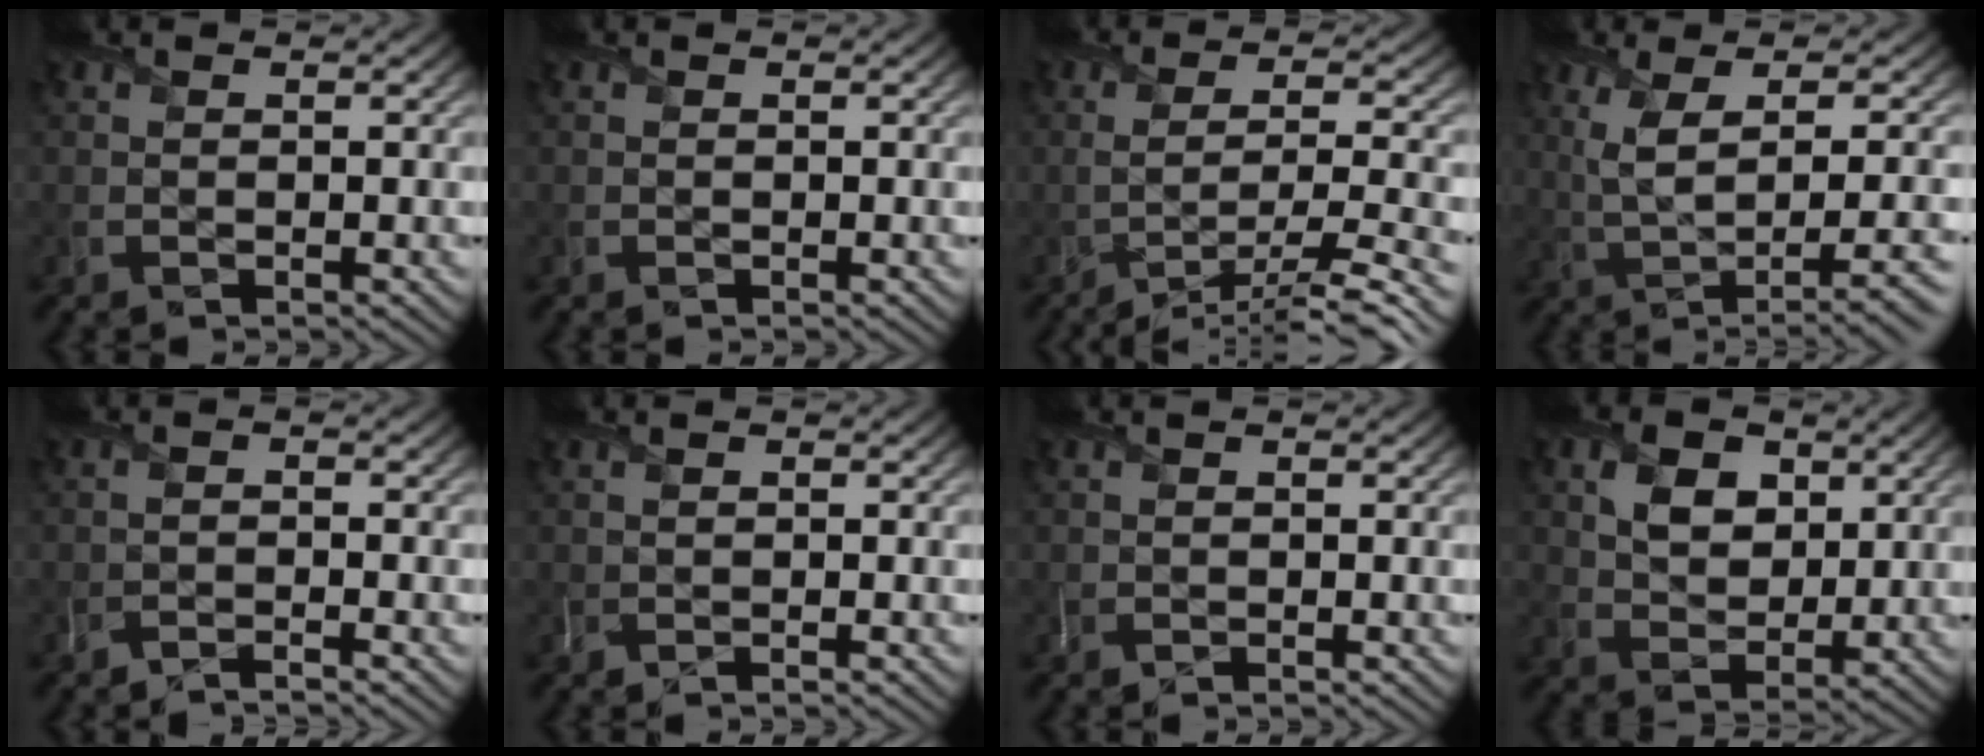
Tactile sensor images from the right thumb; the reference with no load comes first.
{"total": 0.0}
{"total": 9.5, "force": [-5.3, 2.0, 7.7], "torque": [-0.124, 0.001, -0.083]}
{"total": 8.3, "force": [0.8, 2.5, 7.9], "torque": [-0.124, 0.010, 0.015]}
{"total": 1.5, "force": [-1.3, -0.1, 0.7], "torque": [-0.011, 0.001, -0.034]}
{"total": 0.5, "force": [-0.1, 0.1, 0.5], "torque": [-0.013, 0.005, -0.003]}
{"total": 0.0}
{"total": 6.2, "force": [2.5, 4.3, 3.7], "torque": [-0.081, -0.005, 0.041]}